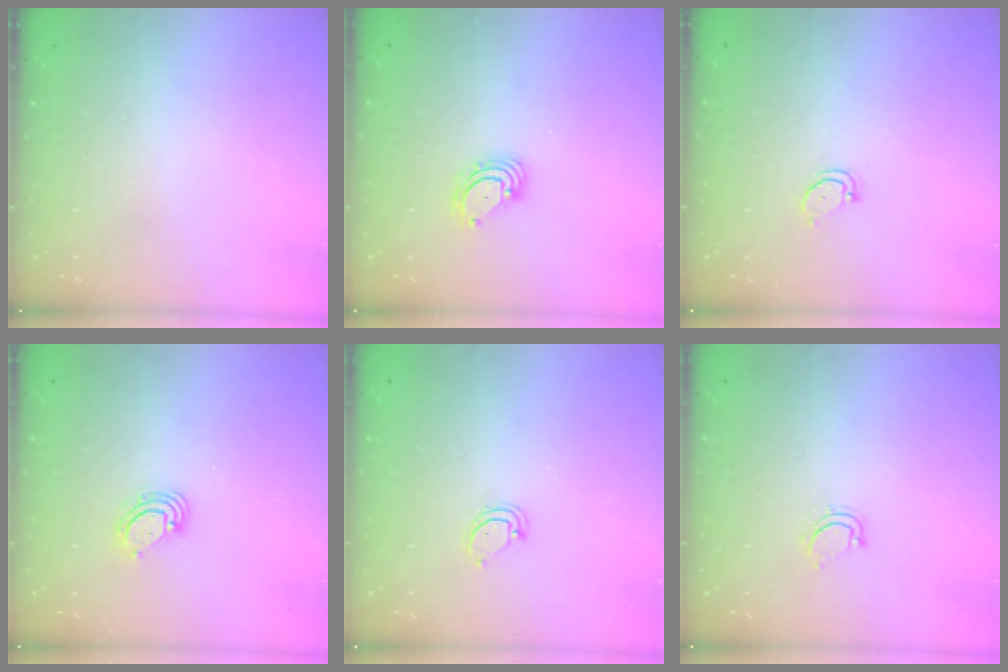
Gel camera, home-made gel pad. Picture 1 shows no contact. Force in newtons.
{"total": 3.4, "press": 3.4, "slide": 0.2}
{"total": 2.5, "press": 2.5, "slide": 0.3}
{"total": 3.6, "press": 3.6, "slide": 0.3}
{"total": 3.6, "press": 3.6, "slide": 0.2}
{"total": 3.4, "press": 3.4, "slide": 0.3}